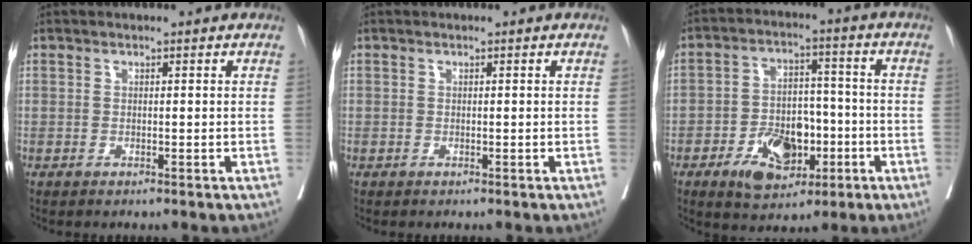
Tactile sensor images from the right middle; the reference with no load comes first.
{"total": 0.0}
{"total": 10.4, "force": [-4.4, 6.2, 7.1], "torque": [-0.122, 0.017, -0.065]}